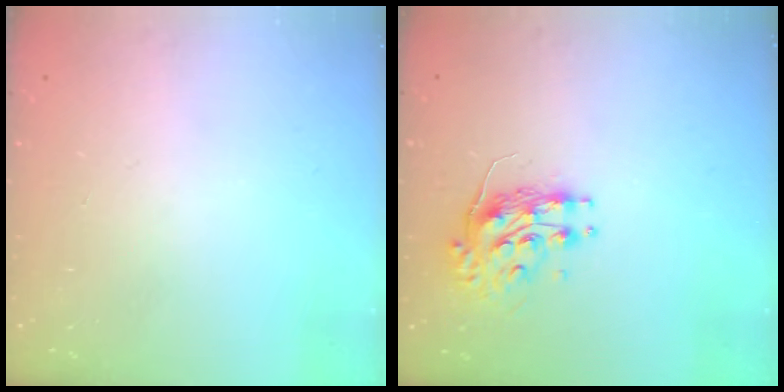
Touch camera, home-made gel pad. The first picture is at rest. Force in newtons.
{"total": 8.2, "press": 8.2, "slide": 0.3}